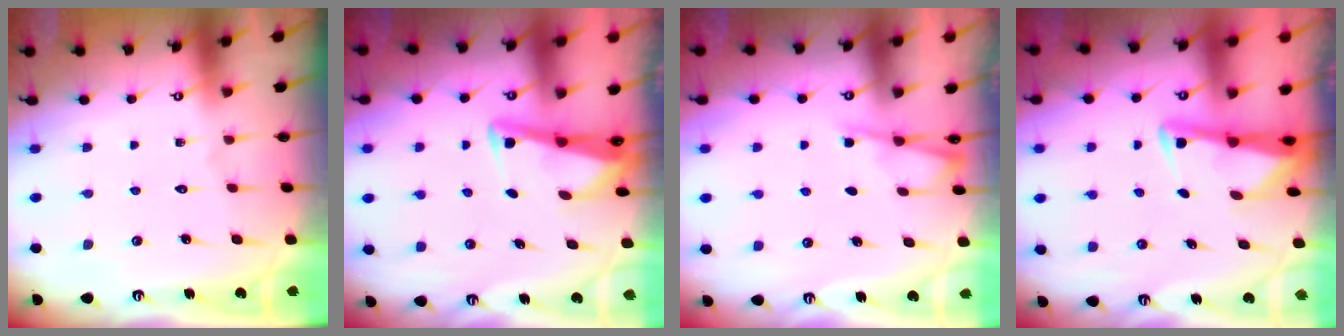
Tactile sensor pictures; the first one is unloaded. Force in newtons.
{"total": 3.1, "press": 3.1, "slide": 0.4}
{"total": 2.8, "press": 2.8, "slide": 0.3}
{"total": 3.0, "press": 3.0, "slide": 0.4}